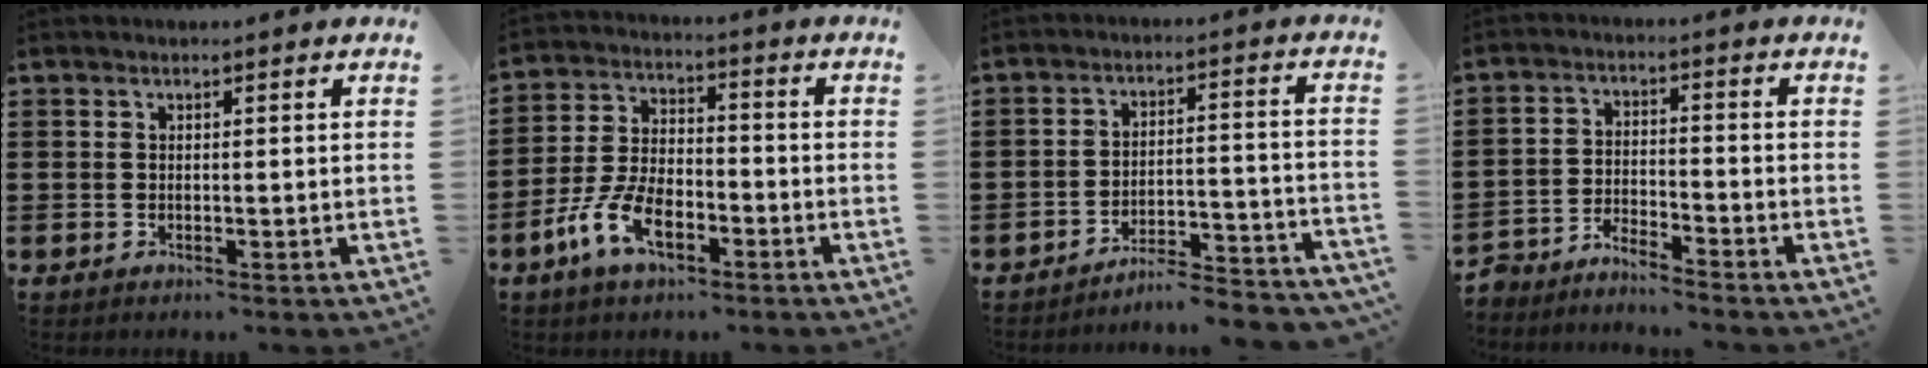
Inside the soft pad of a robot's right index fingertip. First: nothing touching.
{"total": 8.5, "force": [-4.3, 4.2, 6.0], "torque": [-0.145, 0.002, -0.086]}
{"total": 5.3, "force": [-5.1, 0.0, 1.4], "torque": [-0.025, -0.002, -0.102]}
{"total": 4.2, "force": [-4.1, -0.6, -0.3], "torque": [-0.002, -0.001, -0.089]}